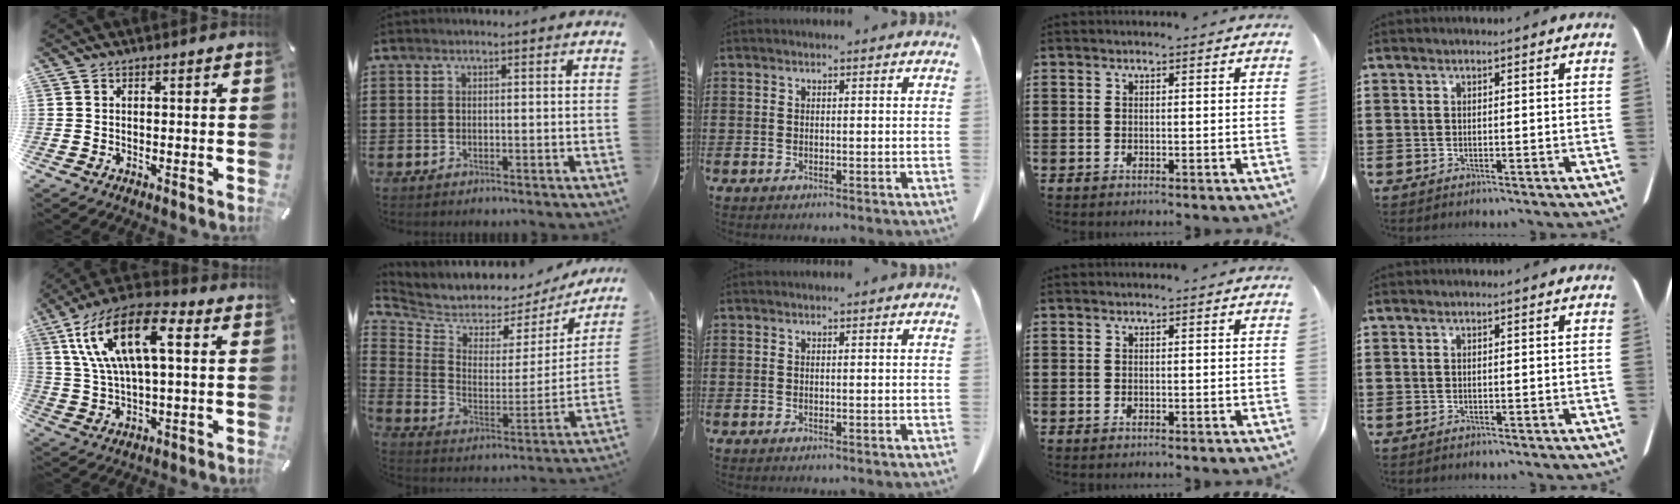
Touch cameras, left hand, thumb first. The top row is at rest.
{"thumb": {"total": 16.9, "force": [6.1, 7.4, 13.9], "torque": [-0.301, 0.001, 0.103]}, "index": {"total": 4.6, "force": [4.3, 1.7, -0.2], "torque": [-0.034, -0.044, 0.071]}}